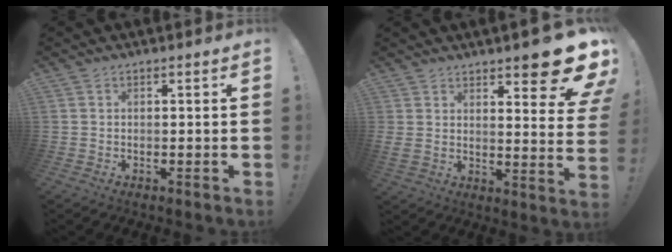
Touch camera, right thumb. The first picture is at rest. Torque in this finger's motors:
{"motor_torque": [-0.32, 2.05, 1.87, 0.87, 0.65]}